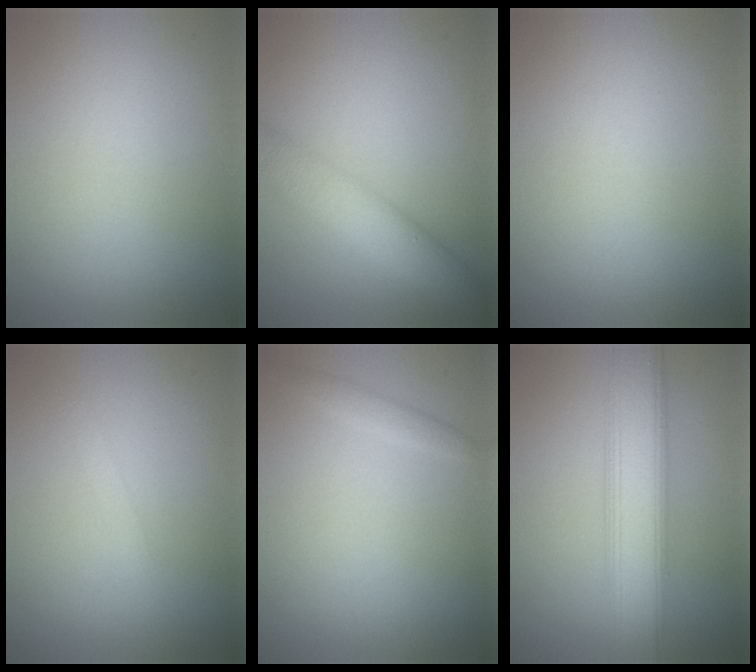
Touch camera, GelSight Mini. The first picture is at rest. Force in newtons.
{"total": 5.0, "press": 5.0, "slide": 0.2}
{"total": 0.0}
{"total": 0.8, "press": 0.8, "slide": 0.1}
{"total": 1.0, "press": 1.0, "slide": 0.1}
{"total": 7.5, "press": 7.5, "slide": 0.4}